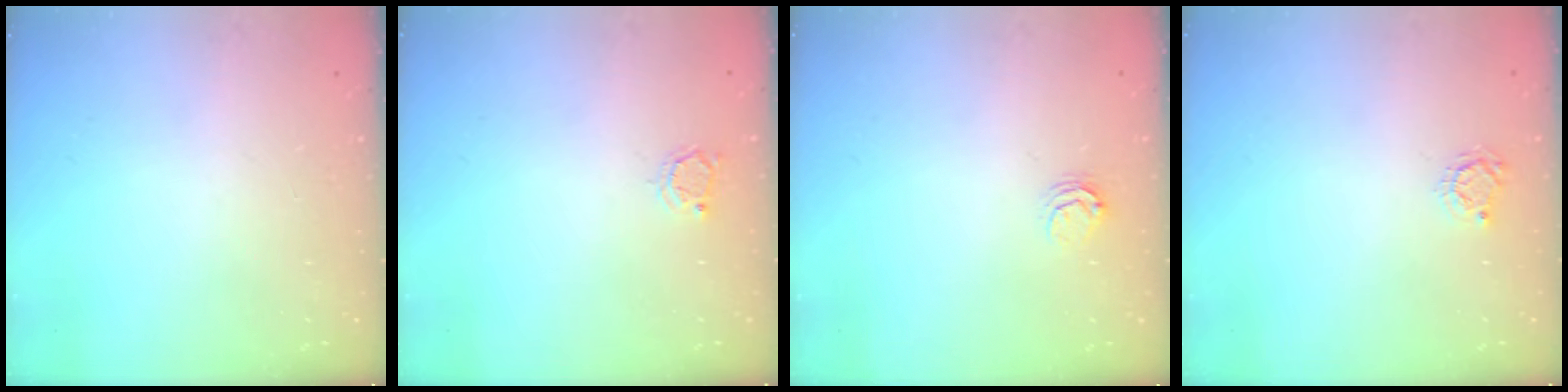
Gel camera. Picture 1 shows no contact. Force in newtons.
{"total": 2.9, "press": 2.9, "slide": 0.3}
{"total": 3.4, "press": 3.4, "slide": 0.2}
{"total": 3.4, "press": 3.3, "slide": 0.4}